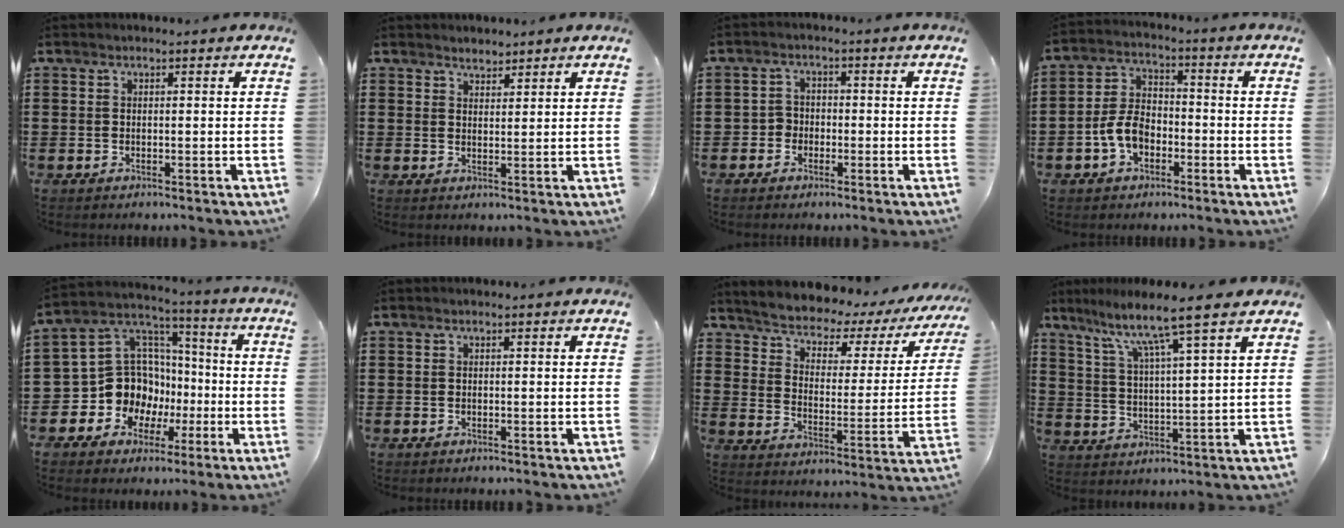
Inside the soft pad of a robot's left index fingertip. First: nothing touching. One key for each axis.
{"total": 2.0, "fx": 1.9, "fy": 0.5, "fz": -0.1, "tx": -0.002, "ty": 0.003, "tz": 0.037}
{"total": 2.3, "fx": -1.2, "fy": 1.9, "fz": 0.3, "tx": -0.016, "ty": 0.006, "tz": -0.029}
{"total": 6.2, "fx": -2.5, "fy": 4.0, "fz": 4.1, "tx": -0.099, "ty": 0.007, "tz": -0.053}
{"total": 12.7, "fx": -3.2, "fy": 11.5, "fz": 4.4, "tx": -0.129, "ty": -0.005, "tz": -0.050}
{"total": 0.0}
{"total": 3.7, "fx": 3.4, "fy": 0.8, "fz": 1.1, "tx": -0.044, "ty": -0.038, "tz": 0.049}
{"total": 7.9, "fx": 6.1, "fy": -0.7, "fz": 4.9, "tx": -0.116, "ty": -0.037, "tz": 0.098}